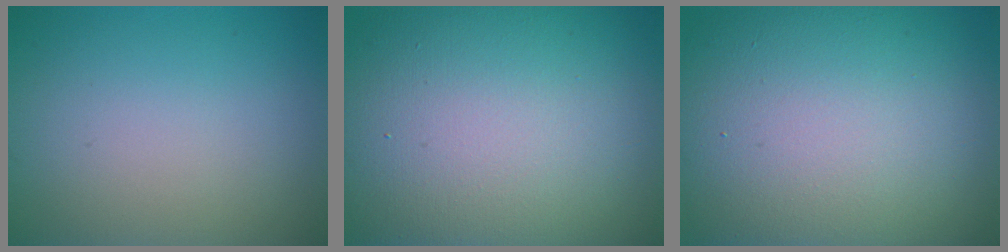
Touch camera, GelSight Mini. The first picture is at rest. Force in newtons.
{"total": 19.5, "press": 19.4, "slide": 0.8}
{"total": 16.9, "press": 16.8, "slide": 1.6}